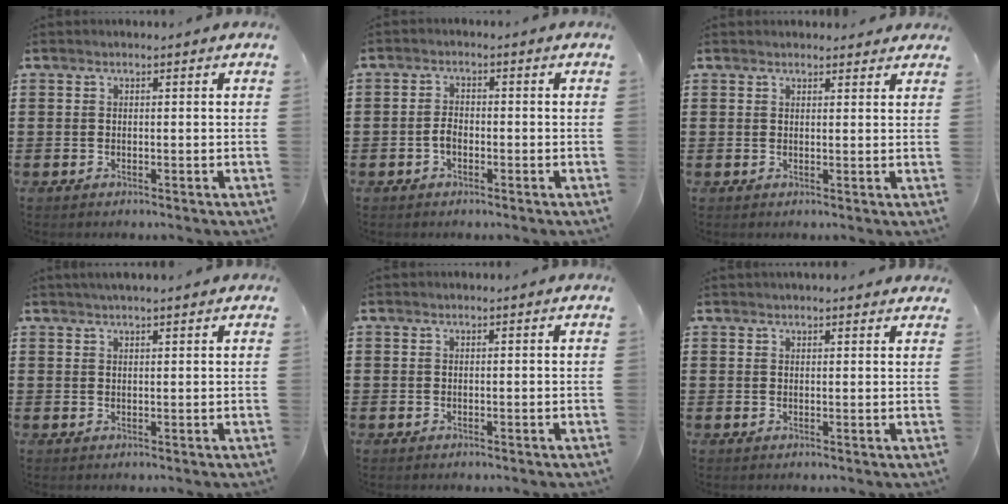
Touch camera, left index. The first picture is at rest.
{"total": 2.2, "force": [-0.8, 1.3, 1.7], "torque": [-0.050, -0.002, -0.021]}
{"total": 1.5, "force": [1.4, 0.4, 0.0], "torque": [-0.005, 0.004, 0.029]}
{"total": 1.8, "force": [1.6, 0.2, 0.7], "torque": [-0.017, 0.006, 0.030]}
{"total": 0.0}
{"total": 1.6, "force": [1.6, 0.2, 0.2], "torque": [-0.007, 0.004, 0.030]}